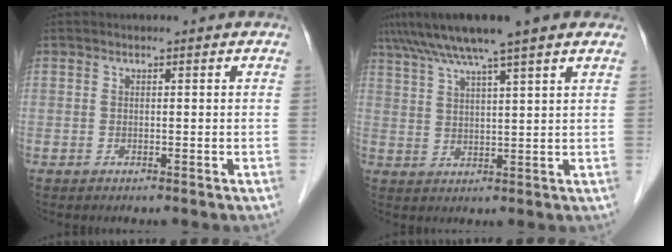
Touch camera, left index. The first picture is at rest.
{"total": 10.4, "force": [7.9, -0.2, 6.8], "torque": [-0.119, 0.030, 0.120]}